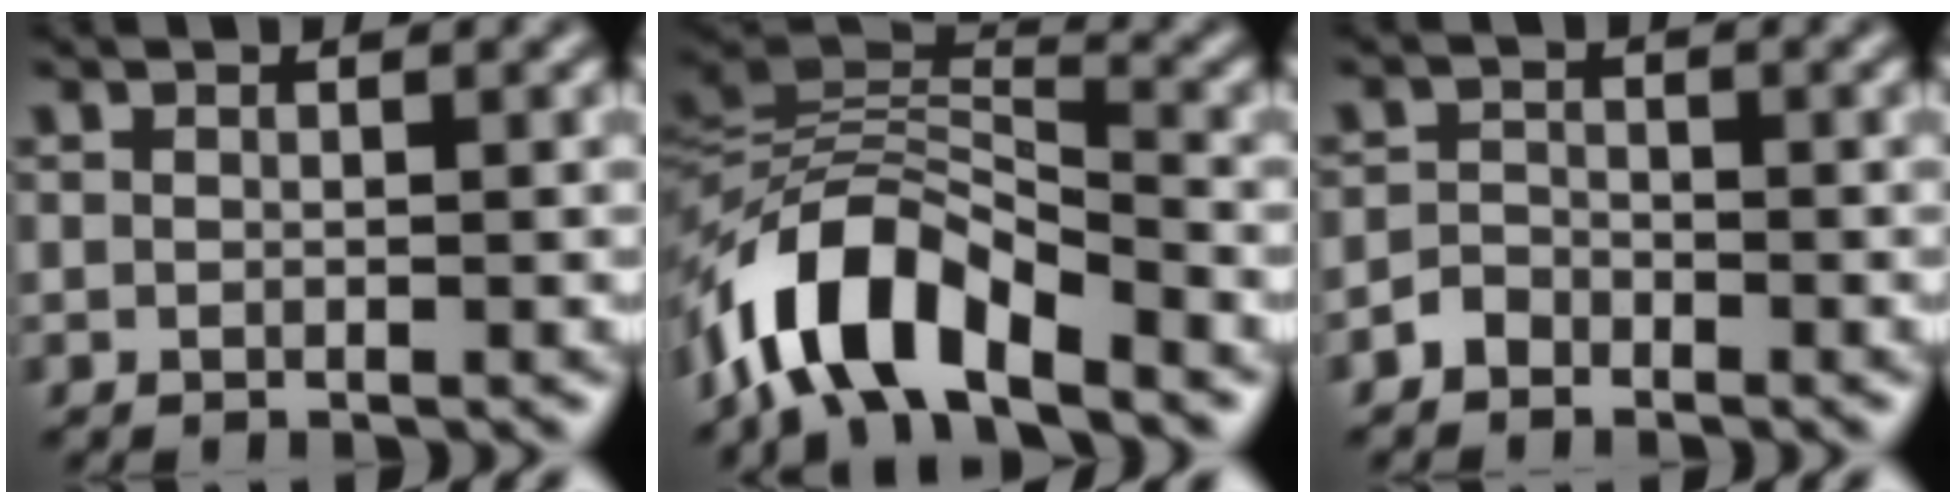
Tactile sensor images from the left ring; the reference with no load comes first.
{"total": 9.2, "force": [-5.9, 3.6, 6.1], "torque": [-0.100, 0.008, -0.118]}
{"total": 1.5, "force": [-1.2, 0.9, 0.2], "torque": [0.001, 0.007, -0.025]}